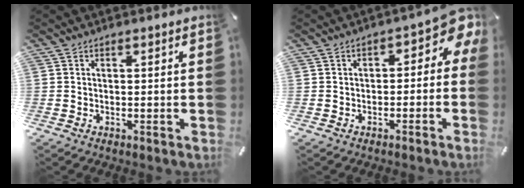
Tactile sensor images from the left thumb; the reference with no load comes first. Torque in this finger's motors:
{"motor_torque": [0.15, 0.24, 0.54, 0.38, 0.04]}